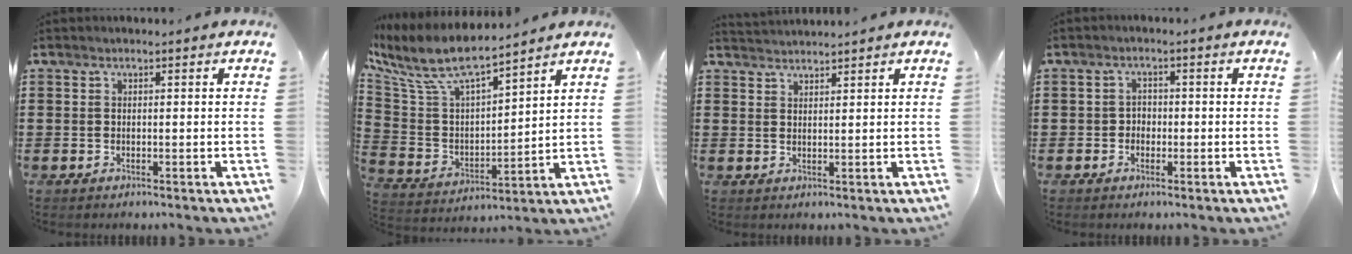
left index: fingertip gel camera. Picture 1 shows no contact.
{"total": 9.4, "force": [7.7, 2.1, 5.1], "torque": [-0.131, -0.043, 0.132]}
{"total": 1.8, "force": [1.7, -0.2, -0.3], "torque": [0.000, 0.001, 0.035]}
{"total": 1.7, "force": [-0.7, 1.5, 0.3], "torque": [-0.011, 0.004, -0.018]}